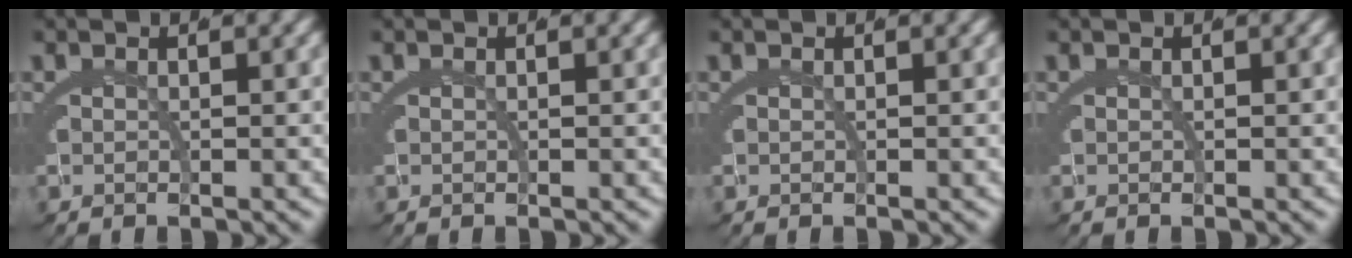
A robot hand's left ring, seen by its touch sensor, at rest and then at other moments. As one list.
[{"total": 0.0}, {"total": 0.0}, {"total": 0.0}]